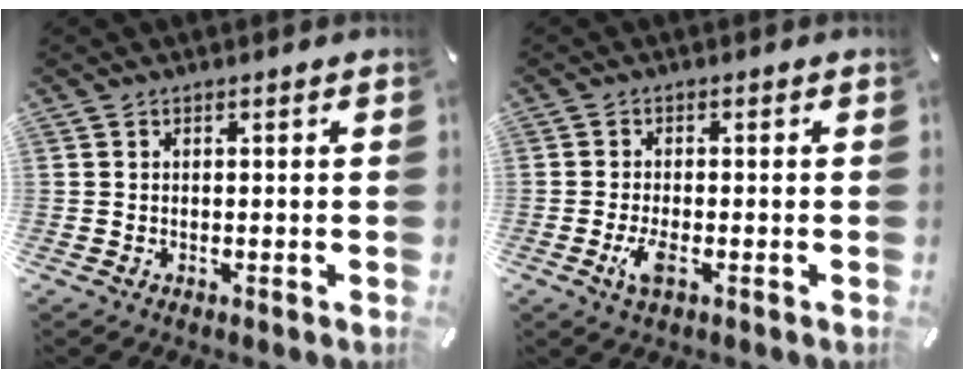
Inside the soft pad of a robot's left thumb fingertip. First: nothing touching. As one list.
[{"total": 3.9, "force": [-1.3, 1.4, 3.3], "torque": [-0.076, -0.001, -0.027]}]